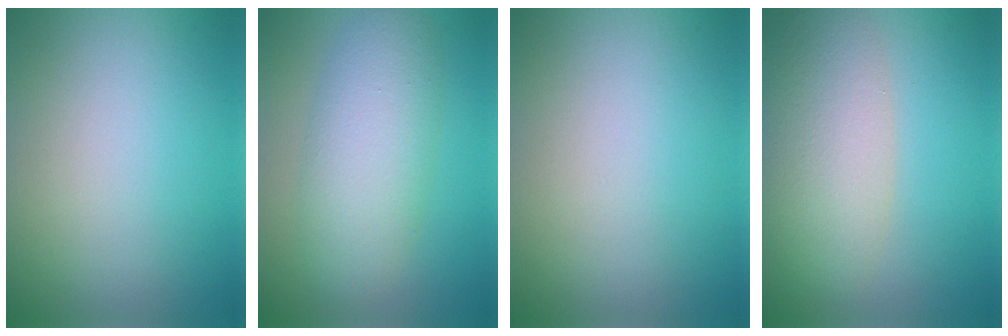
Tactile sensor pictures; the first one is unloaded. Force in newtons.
{"total": 6.0, "press": 6.0, "slide": 0.2}
{"total": 0.0}
{"total": 6.6, "press": 6.6, "slide": 0.4}